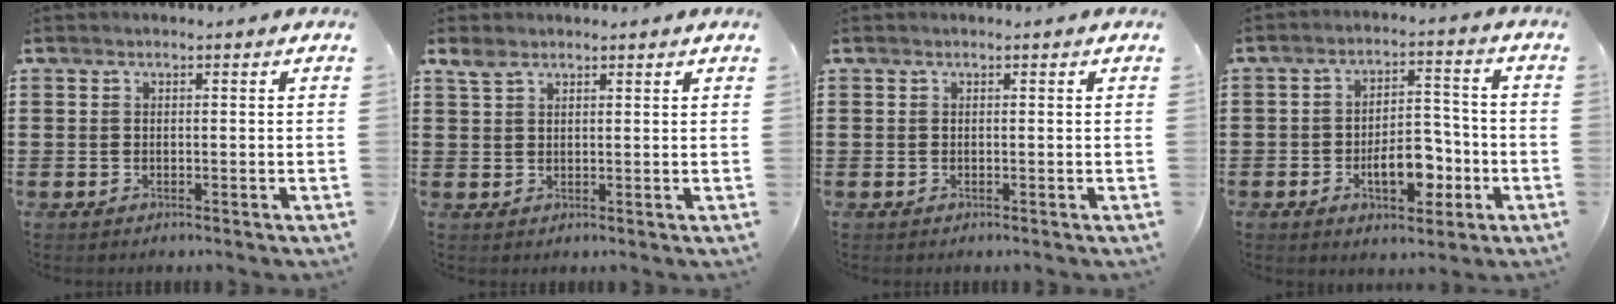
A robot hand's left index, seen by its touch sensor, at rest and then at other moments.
{"total": 2.4, "force": [1.8, 1.2, 1.1], "torque": [-0.027, 0.004, 0.035]}
{"total": 0.0}
{"total": 8.1, "force": [-2.9, 4.3, 6.3], "torque": [-0.086, 0.003, -0.055]}